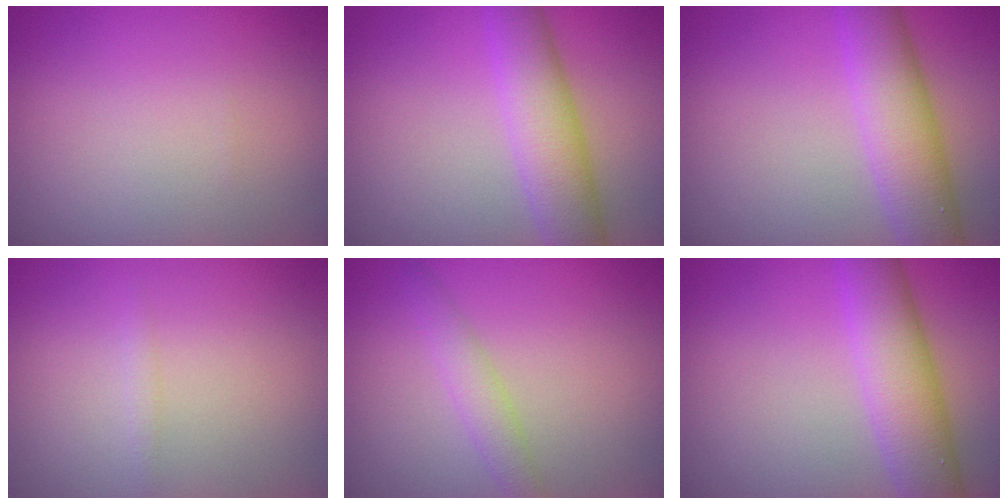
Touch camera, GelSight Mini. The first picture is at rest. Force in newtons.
{"total": 5.4, "press": 5.4, "slide": 0.1}
{"total": 6.3, "press": 6.3, "slide": 0.3}
{"total": 0.7, "press": 0.7, "slide": 0.0}
{"total": 2.2, "press": 2.2, "slide": 0.2}
{"total": 6.3, "press": 6.3, "slide": 0.3}